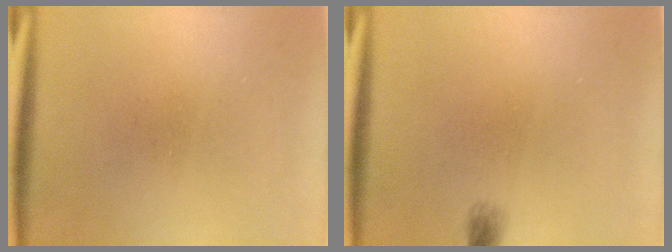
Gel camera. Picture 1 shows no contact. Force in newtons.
{"total": 1.4}